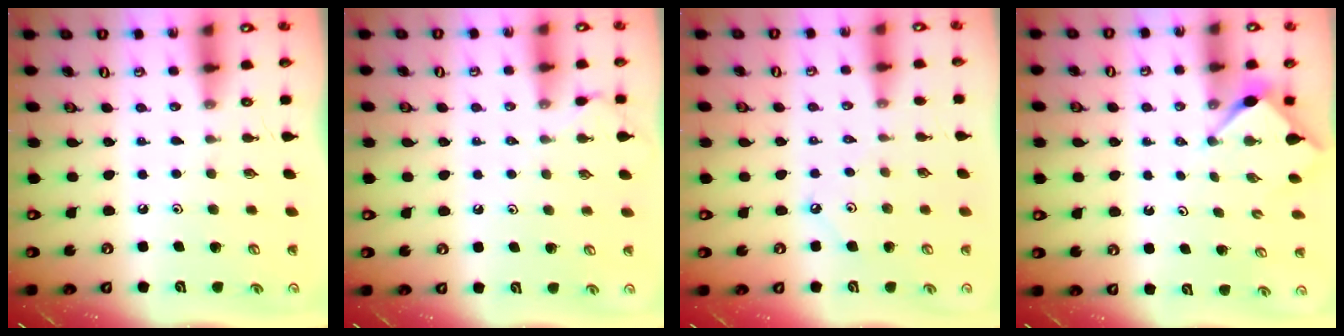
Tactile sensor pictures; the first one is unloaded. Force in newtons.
{"total": 2.4, "press": 2.4, "slide": 0.3}
{"total": 3.0, "press": 3.0, "slide": 0.3}
{"total": 2.9, "press": 2.9, "slide": 0.4}